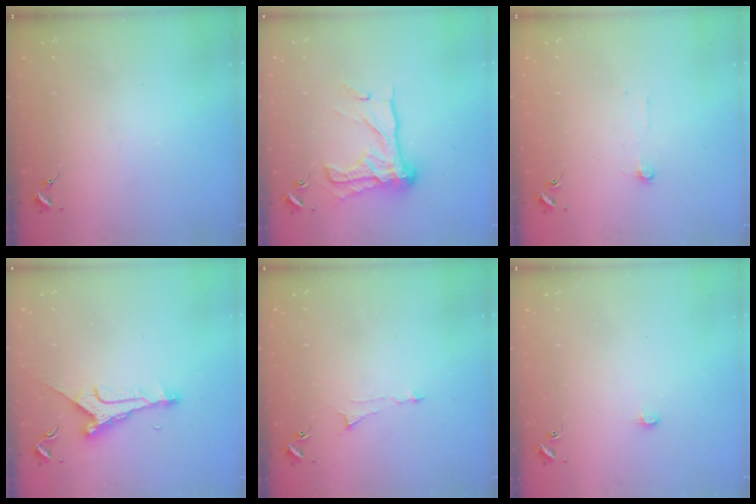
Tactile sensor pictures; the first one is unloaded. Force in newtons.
{"total": 19.9, "press": 19.8, "slide": 1.8}
{"total": 3.9, "press": 3.9, "slide": 0.3}
{"total": 8.6, "press": 8.6, "slide": 0.4}
{"total": 4.9, "press": 4.9, "slide": 0.4}
{"total": 4.4, "press": 4.3, "slide": 0.4}